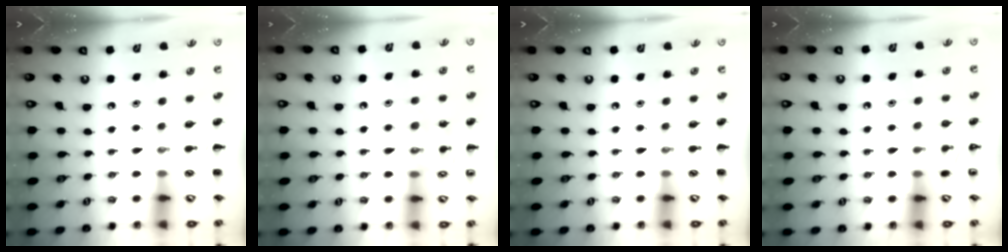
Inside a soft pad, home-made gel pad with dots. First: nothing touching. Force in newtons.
{"total": 11.1, "press": 11.1, "slide": 0.6}
{"total": 0.0}
{"total": 3.5, "press": 3.3, "slide": 1.3}